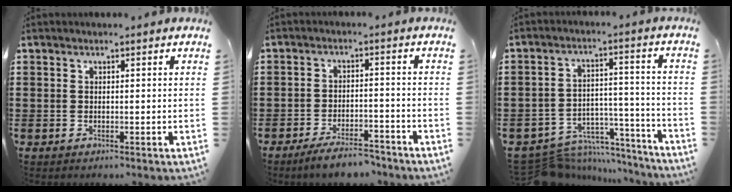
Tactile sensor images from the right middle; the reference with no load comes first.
{"total": 4.8, "force": [-4.3, 0.7, 2.0], "torque": [-0.038, 0.001, -0.084]}
{"total": 8.5, "force": [-7.7, 3.0, 1.8], "torque": [-0.032, 0.028, -0.145]}